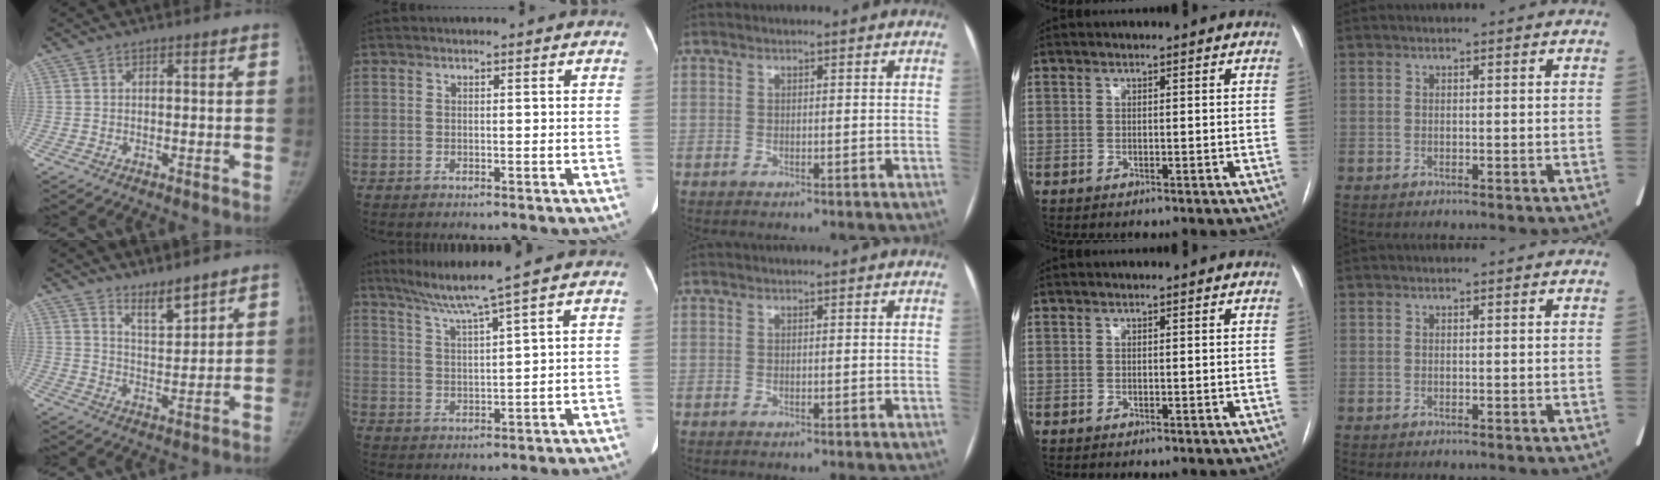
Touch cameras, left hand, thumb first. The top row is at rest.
{"thumb": {"total": 5.7, "force": [4.7, 1.4, 2.9], "torque": [-0.036, -0.046, 0.086]}, "index": {"total": 6.3, "force": [4.7, -2.0, 3.6], "torque": [-0.073, -0.003, 0.093]}}